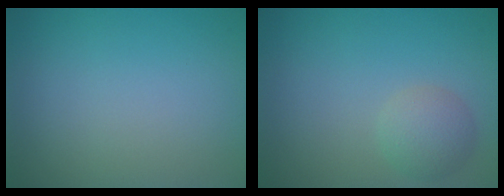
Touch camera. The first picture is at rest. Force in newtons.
{"total": 2.3, "press": 2.3, "slide": 0.2}